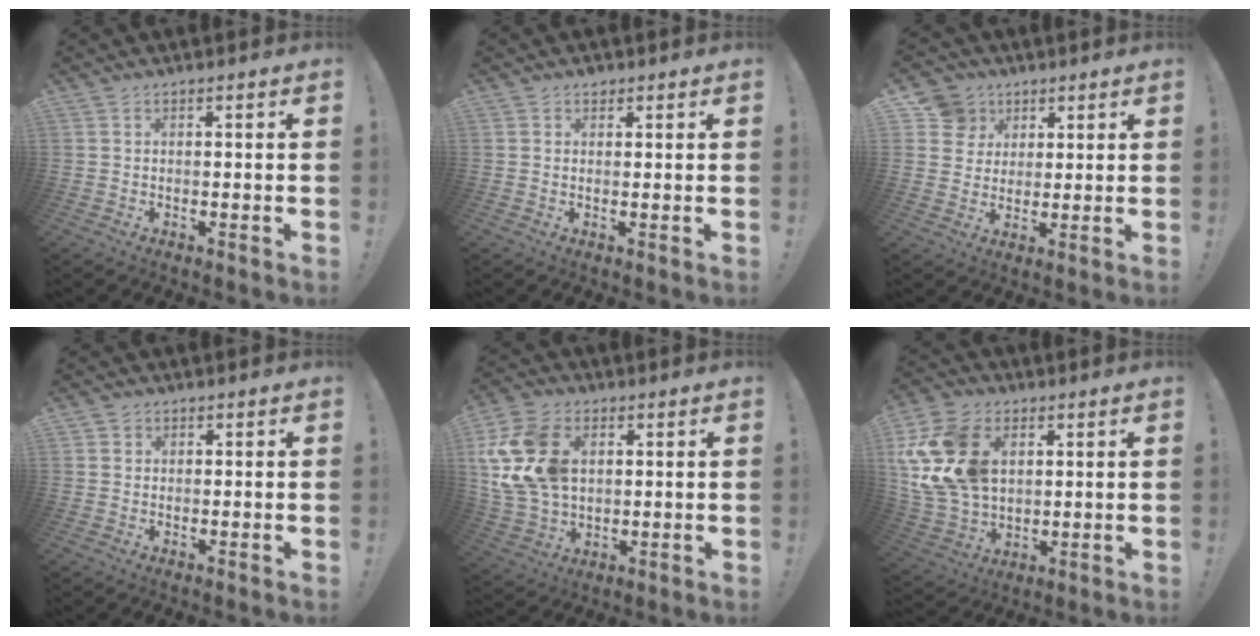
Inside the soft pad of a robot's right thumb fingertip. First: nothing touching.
{"total": 1.2, "force": [0.9, 0.7, 0.4], "torque": [0.007, -0.005, 0.013]}
{"total": 9.2, "force": [4.1, 8.0, 1.8], "torque": [-0.017, -0.027, 0.084]}
{"total": 1.5, "force": [0.8, 1.2, 0.2], "torque": [0.003, -0.002, 0.014]}
{"total": 18.2, "force": [4.3, 13.4, 11.5], "torque": [-0.214, -0.018, 0.083]}
{"total": 20.3, "force": [5.4, 15.0, 12.6], "torque": [-0.235, -0.020, 0.108]}